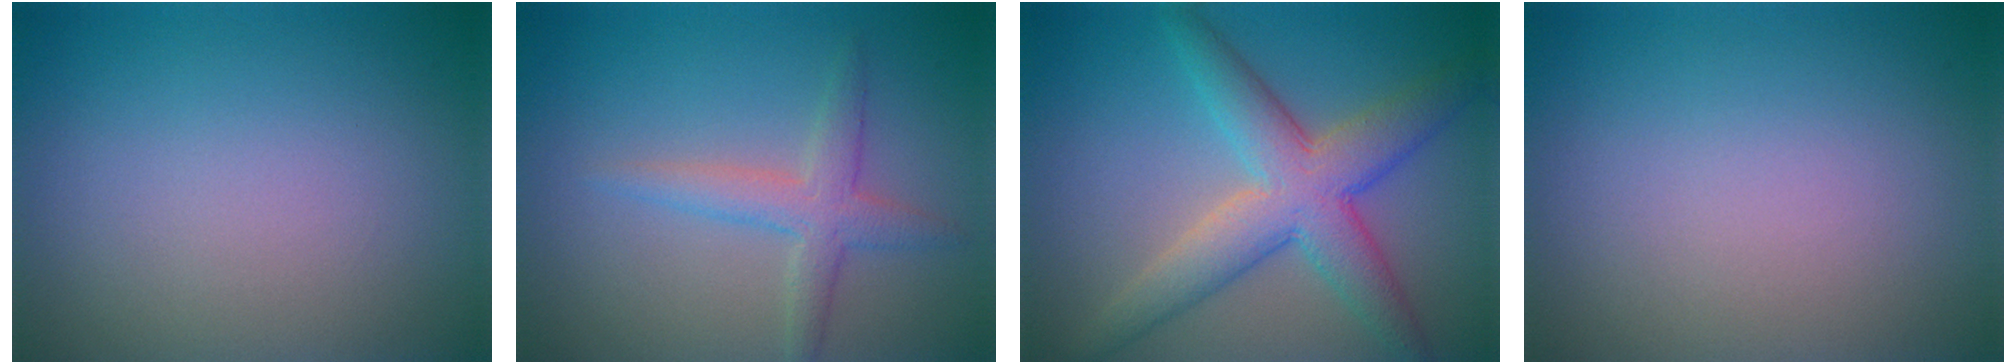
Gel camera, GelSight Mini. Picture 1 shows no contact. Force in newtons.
{"total": 2.8, "press": 2.8, "slide": 0.1}
{"total": 6.5, "press": 6.5, "slide": 0.3}
{"total": 0.0}